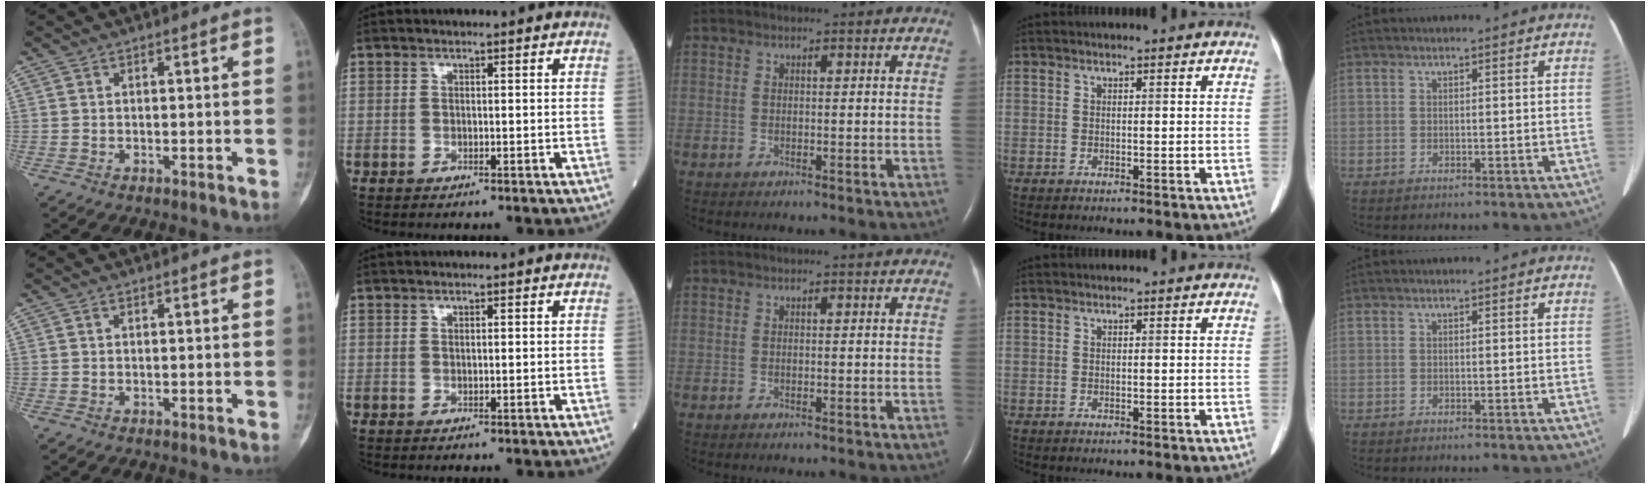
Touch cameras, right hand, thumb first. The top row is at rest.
{"index": {"total": 0.5, "force": [0.1, 0.1, 0.5], "torque": [-0.012, -0.001, 0.002]}}